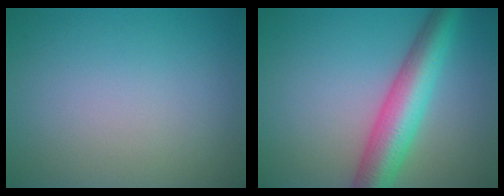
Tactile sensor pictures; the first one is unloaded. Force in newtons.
{"total": 6.9, "press": 6.9, "slide": 0.2}